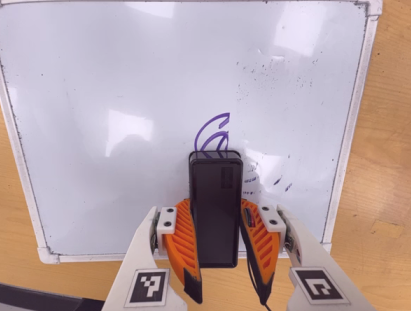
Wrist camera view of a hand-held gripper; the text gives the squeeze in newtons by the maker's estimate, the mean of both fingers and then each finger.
{"total": 9.4, "left": 7.2, "right": 11.5}